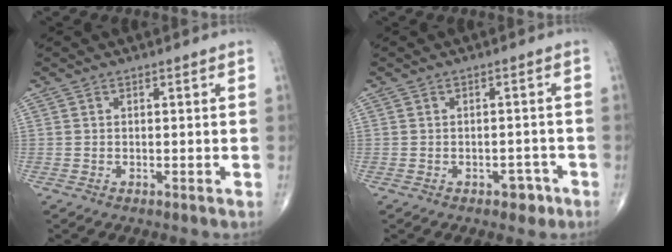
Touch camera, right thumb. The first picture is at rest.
{"total": 2.8, "force": [-1.7, 1.7, 1.5], "torque": [-0.006, 0.013, -0.018]}